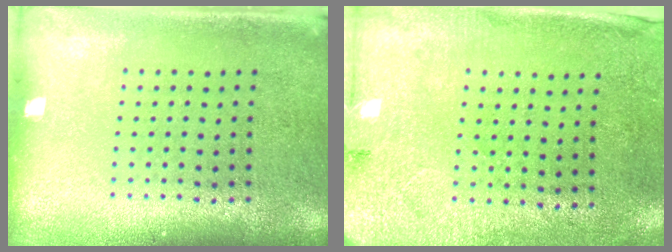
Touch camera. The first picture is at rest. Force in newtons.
{"total": 2.7, "press": 2.2, "slide": 1.5}